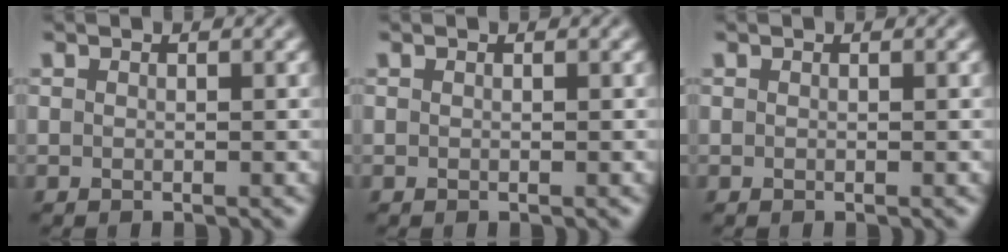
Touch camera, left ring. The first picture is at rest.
{"total": 0.0}
{"total": 0.0}